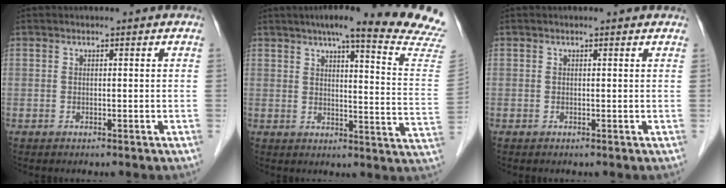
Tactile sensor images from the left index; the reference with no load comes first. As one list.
[{"total": 21.4, "force": [18.6, -0.5, 10.5], "torque": [-0.135, -0.063, 0.213]}, {"total": 1.1, "force": [1.0, 0.3, 0.3], "torque": [-0.015, 0.005, 0.003]}]